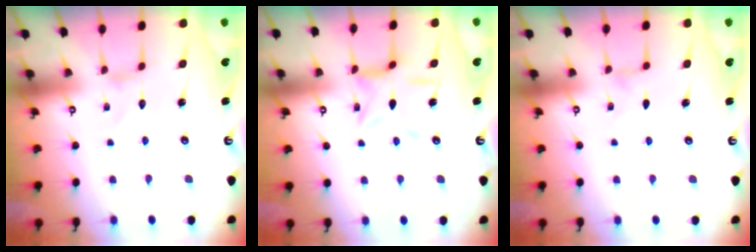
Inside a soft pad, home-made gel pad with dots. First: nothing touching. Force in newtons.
{"total": 6.8, "press": 6.8, "slide": 0.5}
{"total": 0.0}